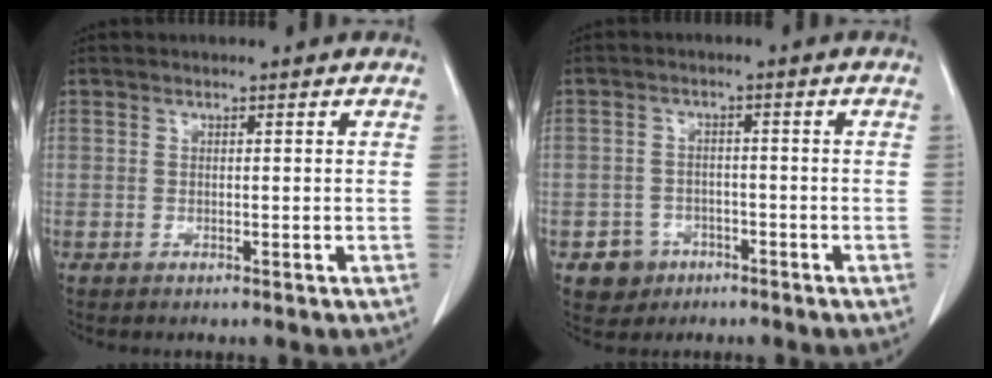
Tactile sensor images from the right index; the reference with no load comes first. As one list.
[{"total": 4.1, "force": [-2.3, 3.4, 0.3], "torque": [0.000, 0.014, -0.032]}]